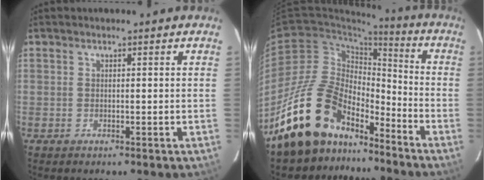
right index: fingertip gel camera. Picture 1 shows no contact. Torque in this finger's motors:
{"motor_torque": [0.30, -0.39, -0.31, -0.15]}